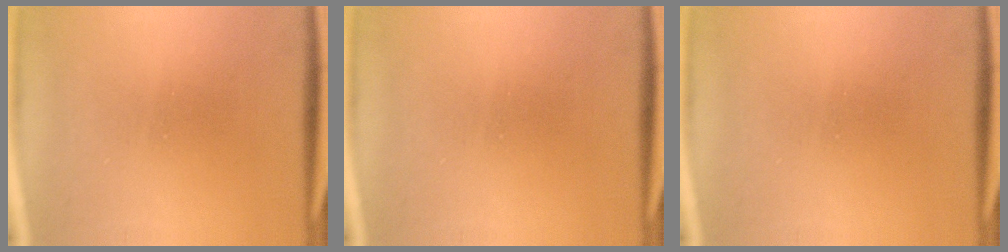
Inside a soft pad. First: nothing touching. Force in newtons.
{"total": 0.0}
{"total": 0.0}